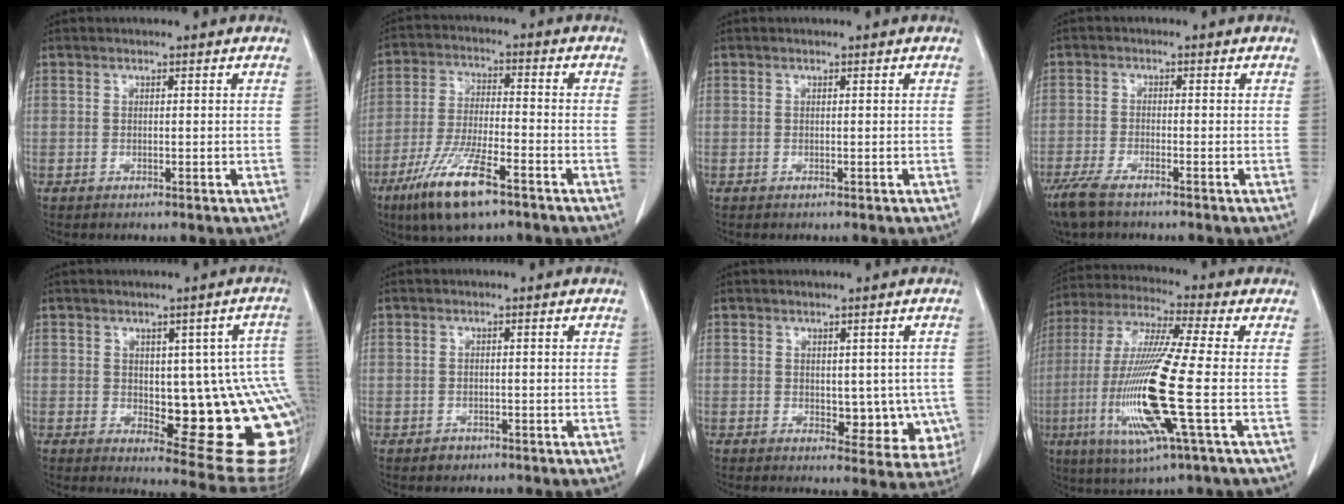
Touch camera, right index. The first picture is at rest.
{"total": 12.0, "force": [-7.4, 2.2, 9.2], "torque": [-0.188, -0.024, -0.132]}
{"total": 0.0}
{"total": 5.9, "force": [-4.5, 1.4, 3.6], "torque": [-0.071, -0.015, -0.080]}
{"total": 18.7, "force": [-1.9, 6.4, 17.5], "torque": [-0.124, 0.017, 0.002]}
{"total": 1.5, "force": [-0.8, 1.2, 0.1], "torque": [-0.001, 0.004, -0.011]}
{"total": 7.5, "force": [-0.6, 4.4, 6.0], "torque": [-0.047, 0.001, 0.006]}
{"total": 16.8, "force": [-3.6, 0.0, 16.4], "torque": [-0.344, -0.018, -0.074]}